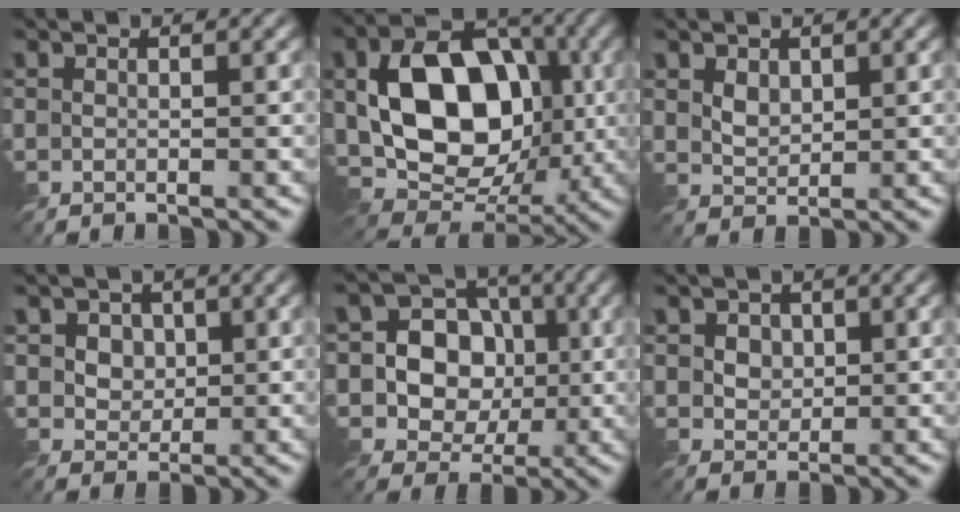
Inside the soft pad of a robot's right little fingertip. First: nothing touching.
{"total": 11.6, "force": [0.2, 8.2, 8.2], "torque": [-0.142, -0.002, 0.005]}
{"total": 1.6, "force": [0.7, 1.1, 1.0], "torque": [-0.022, -0.006, 0.018]}
{"total": 3.4, "force": [1.2, 2.8, 1.5], "torque": [-0.041, -0.006, 0.024]}
{"total": 7.7, "force": [0.3, 7.0, 3.3], "torque": [-0.054, 0.018, -0.017]}
{"total": 2.3, "force": [0.8, 1.8, 1.1], "torque": [-0.035, -0.003, 0.021]}